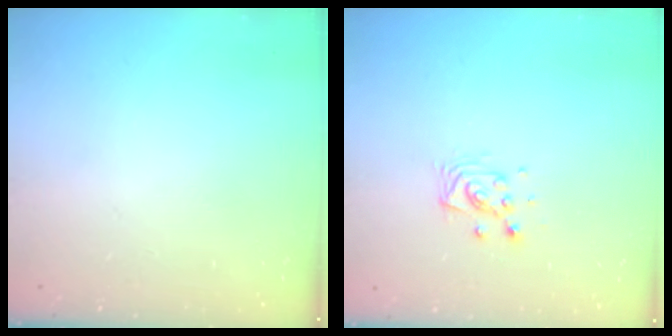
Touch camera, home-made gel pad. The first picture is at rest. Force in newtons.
{"total": 6.3, "press": 6.3, "slide": 0.3}